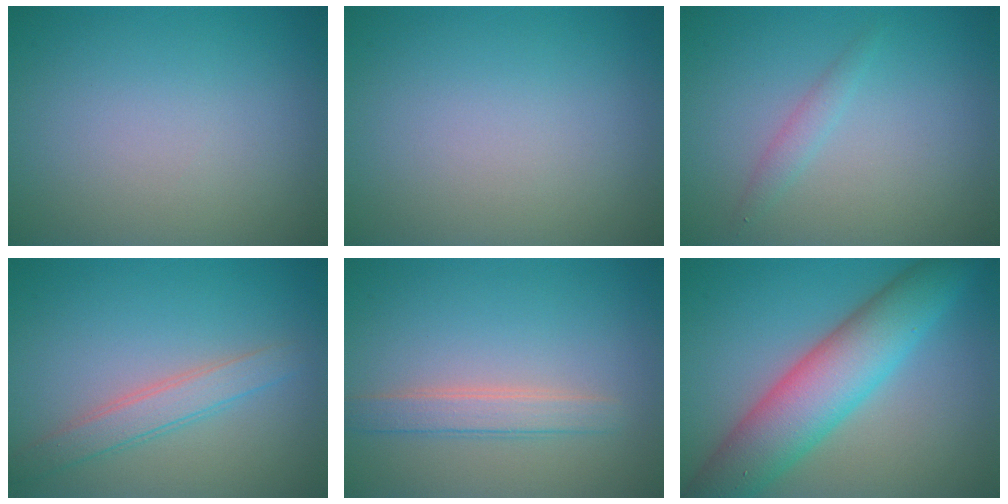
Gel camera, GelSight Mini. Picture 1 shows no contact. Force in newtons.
{"total": 0.0}
{"total": 1.5, "press": 1.5, "slide": 0.1}
{"total": 2.5, "press": 2.5, "slide": 0.1}
{"total": 2.4, "press": 2.4, "slide": 0.2}
{"total": 8.4, "press": 8.4, "slide": 0.3}